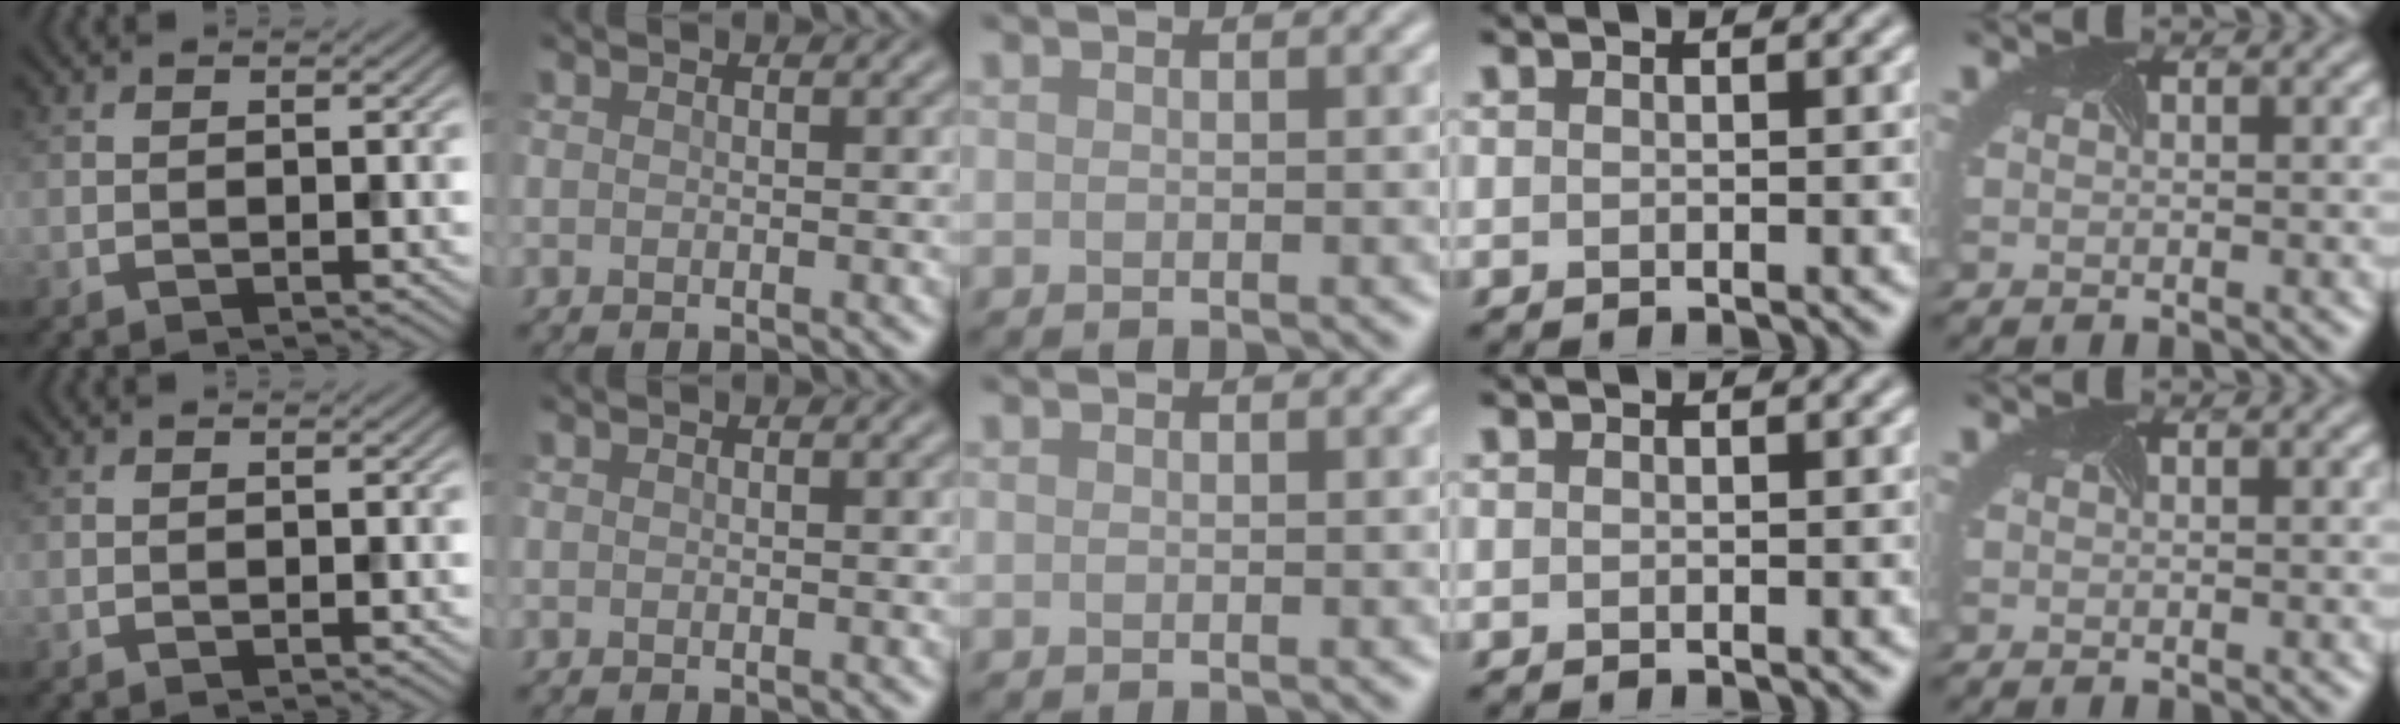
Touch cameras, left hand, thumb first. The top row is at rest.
{}